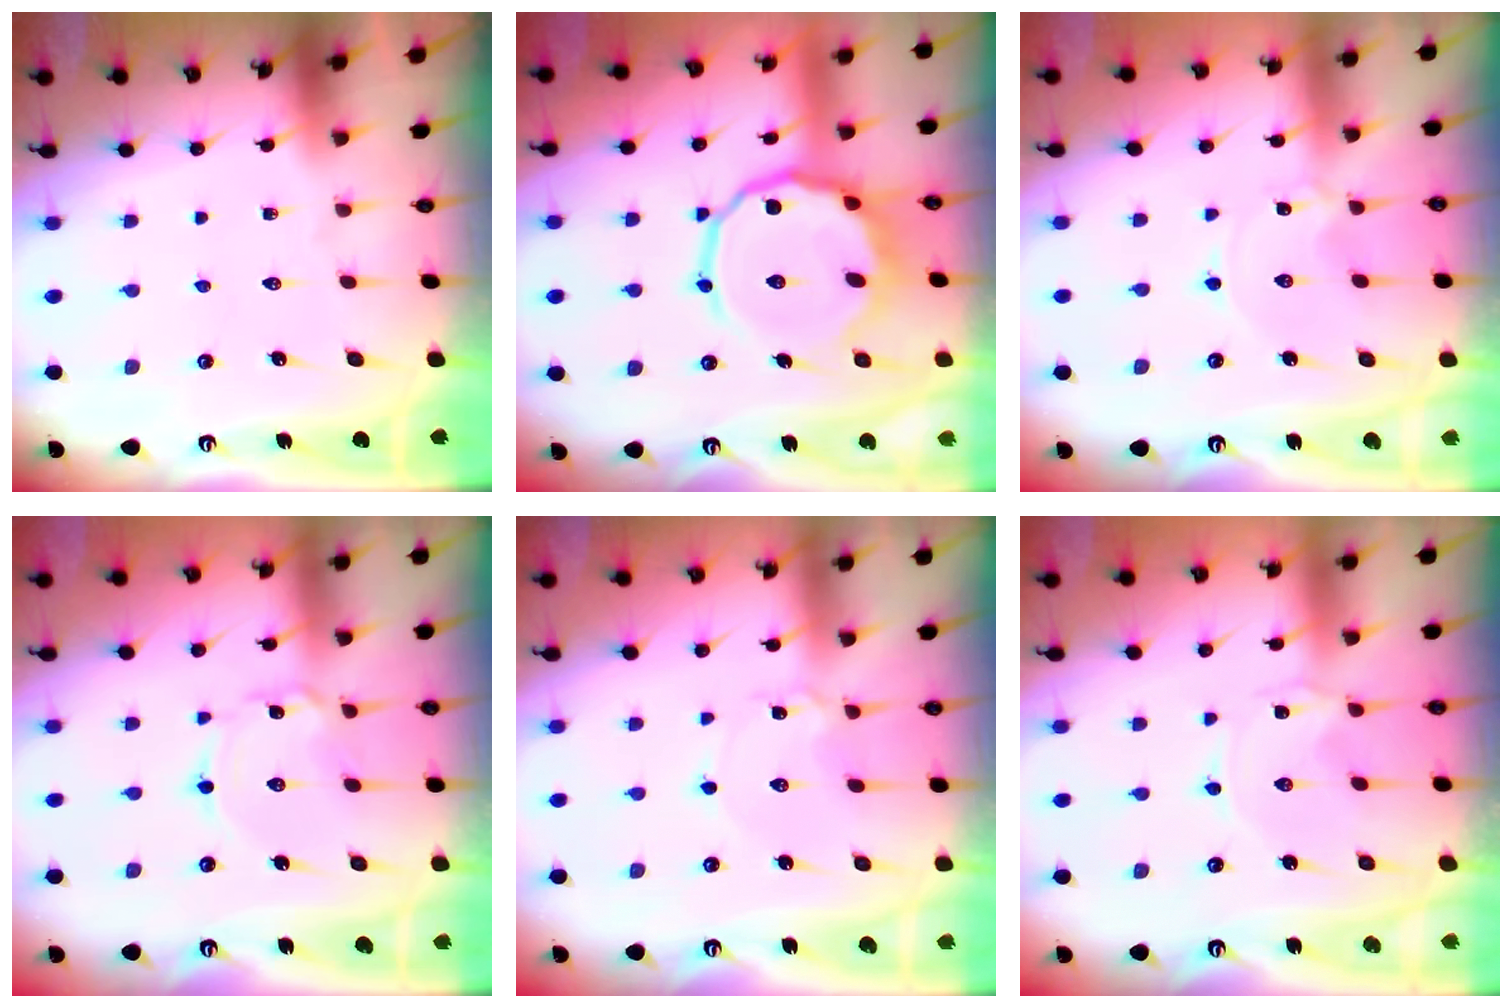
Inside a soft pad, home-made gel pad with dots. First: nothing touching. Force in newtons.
{"total": 13.5, "press": 13.3, "slide": 2.5}
{"total": 0.0}
{"total": 2.4, "press": 2.4, "slide": 0.1}
{"total": 2.6, "press": 2.6, "slide": 0.2}
{"total": 0.0}